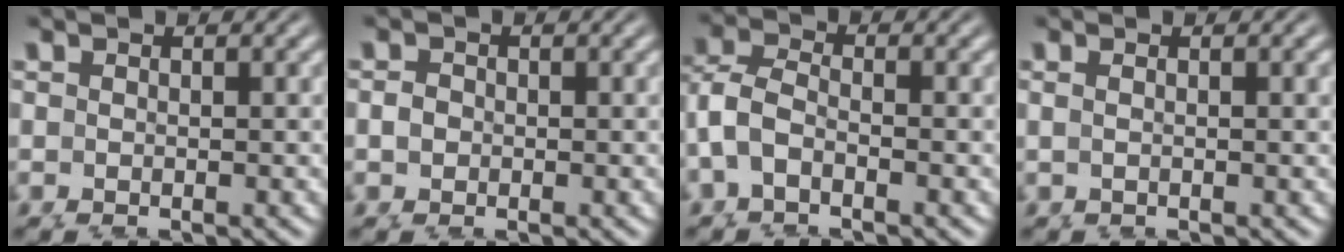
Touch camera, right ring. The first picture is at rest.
{"total": 0.8, "force": [0.1, 0.8, 0.0], "torque": [-0.003, -0.013, 0.007]}
{"total": 5.3, "force": [-0.1, 4.5, 2.6], "torque": [-0.087, -0.020, 0.000]}
{"total": 1.1, "force": [0.4, -0.8, 0.6], "torque": [-0.010, -0.001, 0.011]}